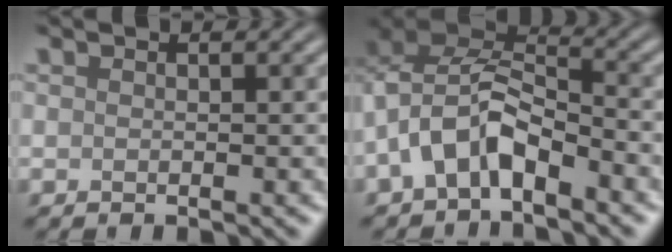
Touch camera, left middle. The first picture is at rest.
{"total": 6.3, "force": [-2.6, 3.5, 4.6], "torque": [-0.082, 0.010, -0.060]}